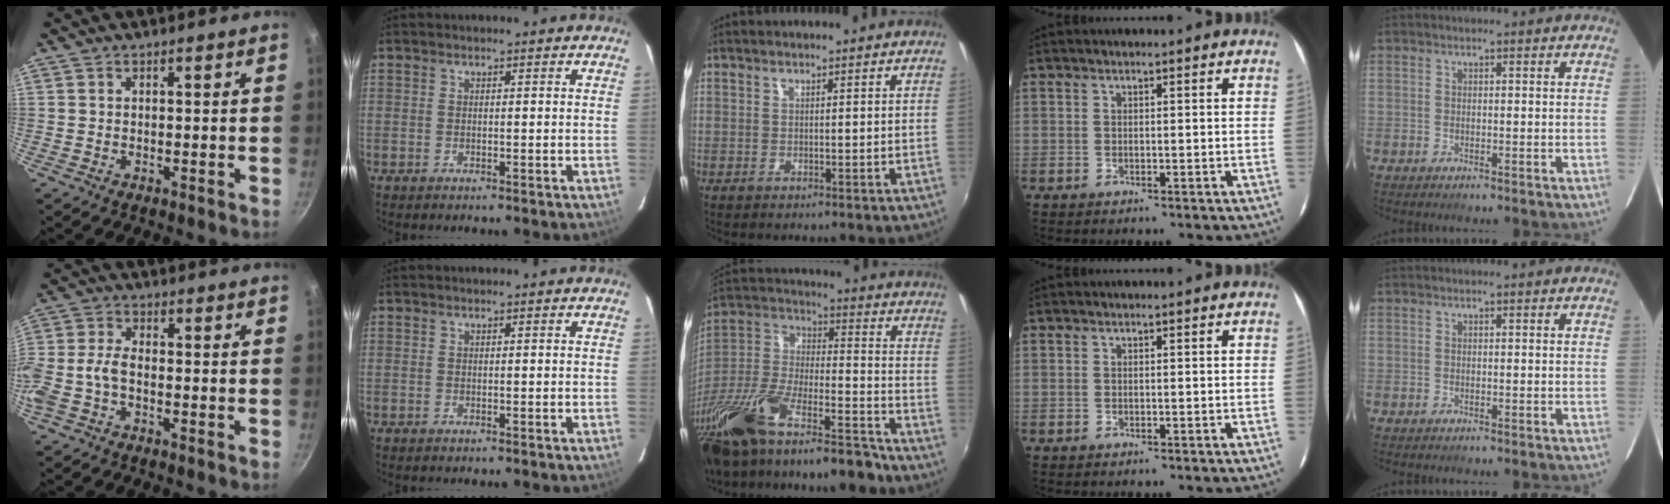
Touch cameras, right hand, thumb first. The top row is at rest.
{"thumb": {"total": 6.3, "force": [-2.4, 3.2, 4.9], "torque": [-0.117, 0.023, -0.061]}, "middle": {"total": 26.0, "force": [-18.7, 6.6, 16.9], "torque": [-0.325, -0.038, -0.321]}}